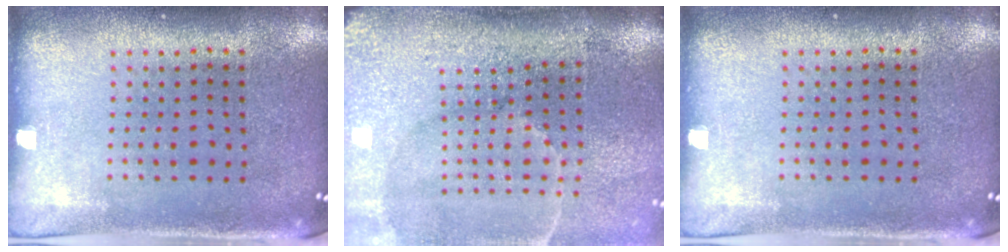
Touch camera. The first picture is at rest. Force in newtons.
{"total": 4.6, "press": 3.9, "slide": 2.4}
{"total": 0.0}